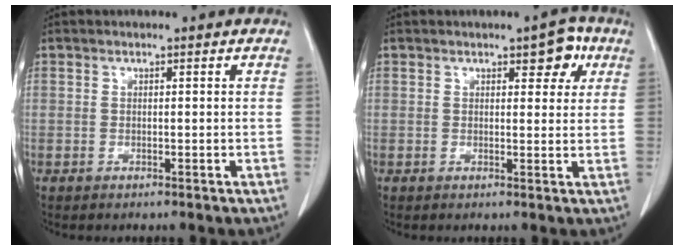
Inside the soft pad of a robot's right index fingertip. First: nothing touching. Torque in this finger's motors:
{"motor_torque": [0.07, 0.09, 0.00, 0.00]}